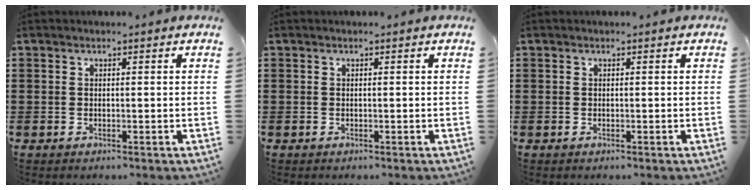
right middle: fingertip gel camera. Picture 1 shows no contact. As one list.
[{"total": 0.0}, {"total": 0.0}]